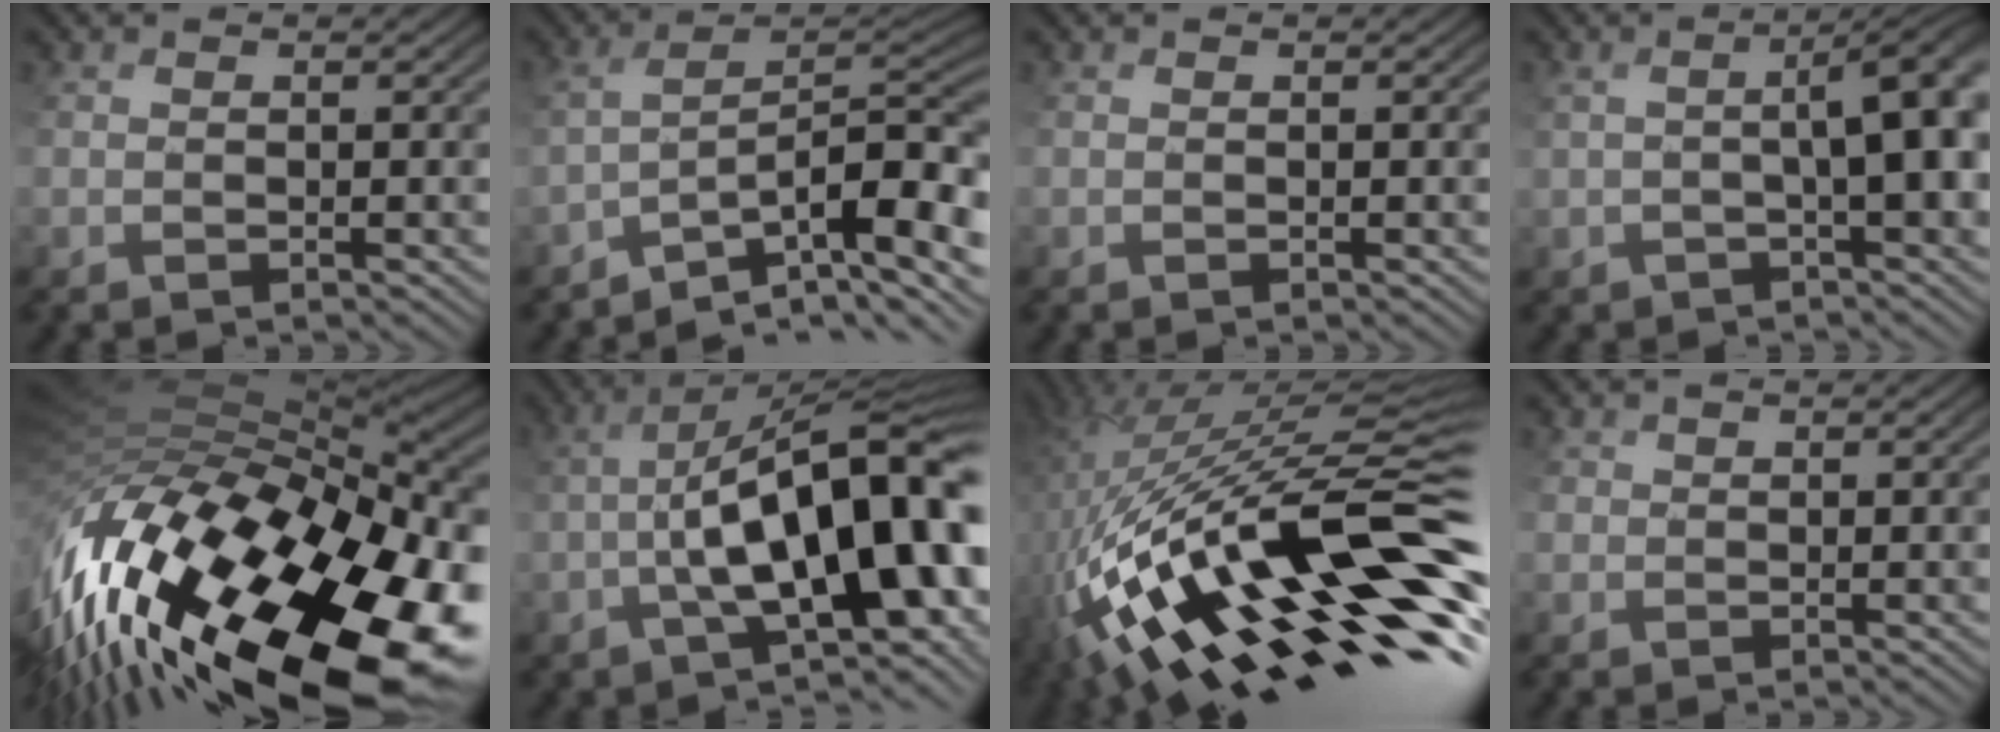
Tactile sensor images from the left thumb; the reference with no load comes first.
{"total": 11.2, "force": [-7.2, 3.3, 7.9], "torque": [-0.119, 0.013, -0.103]}
{"total": 0.0}
{"total": 5.5, "force": [0.0, 1.3, 5.3], "torque": [-0.054, 0.012, 0.004]}
{"total": 17.9, "force": [-6.2, 7.8, 14.9], "torque": [-0.300, -0.036, -0.079]}
{"total": 15.3, "force": [-2.7, 5.7, 14.0], "torque": [-0.204, 0.010, -0.030]}
{"total": 17.2, "force": [-3.6, 7.3, 15.1], "torque": [-0.285, -0.005, -0.057]}
{"total": 1.1, "force": [-0.1, 0.8, -0.8], "torque": [0.002, 0.000, -0.003]}